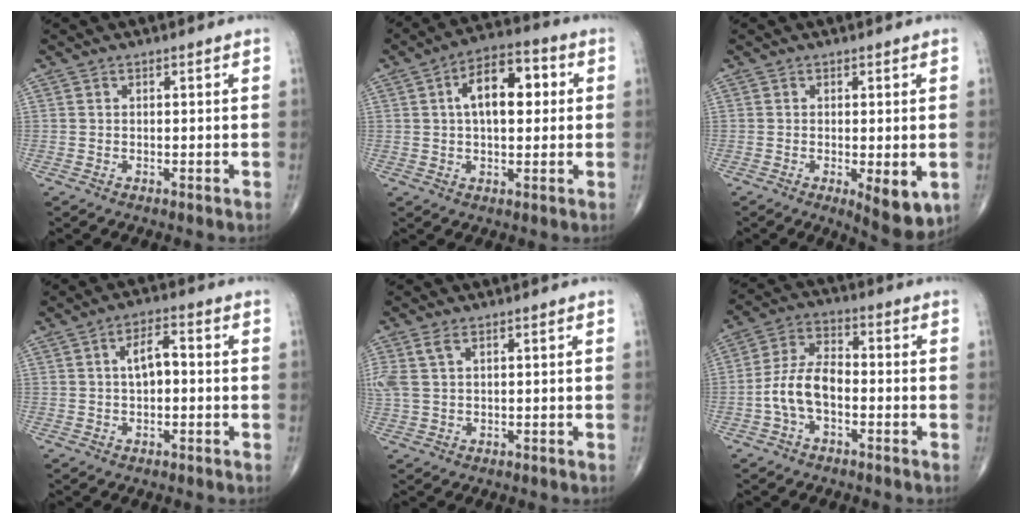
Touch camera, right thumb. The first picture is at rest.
{"total": 11.5, "force": [2.1, 6.1, 9.4], "torque": [-0.130, 0.021, 0.026]}
{"total": 6.8, "force": [-1.7, 2.3, 6.2], "torque": [-0.079, -0.019, -0.019]}
{"total": 5.0, "force": [0.3, 2.5, 4.3], "torque": [-0.072, 0.016, -0.002]}
{"total": 4.6, "force": [1.7, 2.4, 3.5], "torque": [-0.106, 0.013, 0.041]}
{"total": 8.7, "force": [-2.4, 4.8, 6.9], "torque": [-0.134, 0.033, -0.054]}